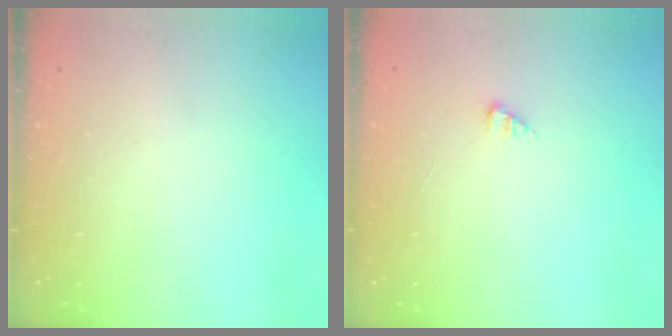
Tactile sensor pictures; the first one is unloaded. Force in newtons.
{"total": 1.6, "press": 1.6, "slide": 0.2}